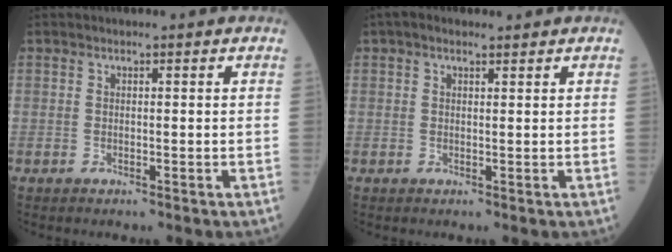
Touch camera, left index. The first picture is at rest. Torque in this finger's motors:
{"motor_torque": [0.69, -0.54, 0.18, 0.04]}